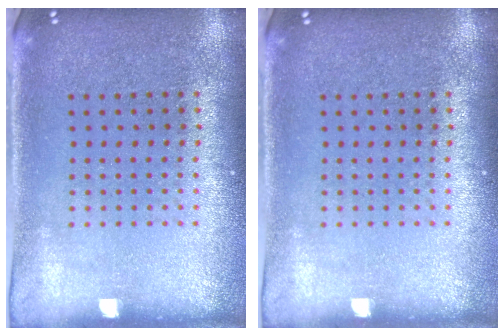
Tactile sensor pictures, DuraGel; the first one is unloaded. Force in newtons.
{"total": 0.0}